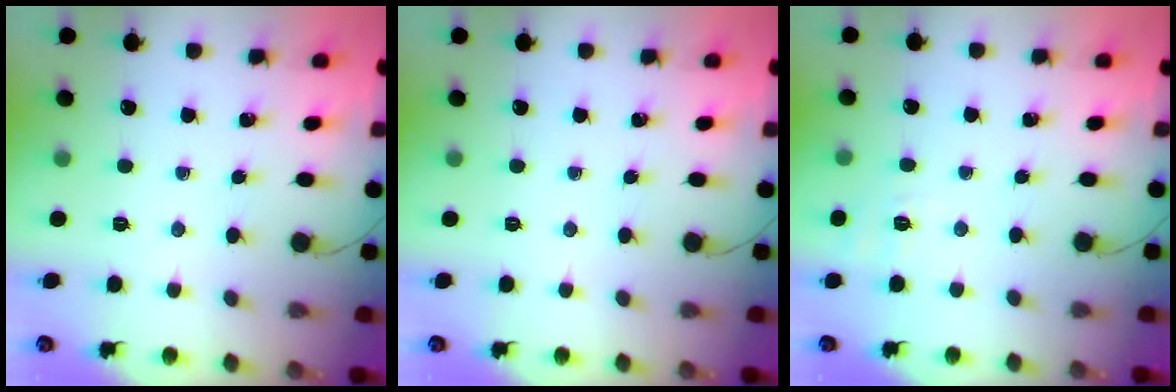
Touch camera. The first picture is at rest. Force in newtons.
{"total": 0.0}
{"total": 5.6, "press": 5.2, "slide": 2.2}